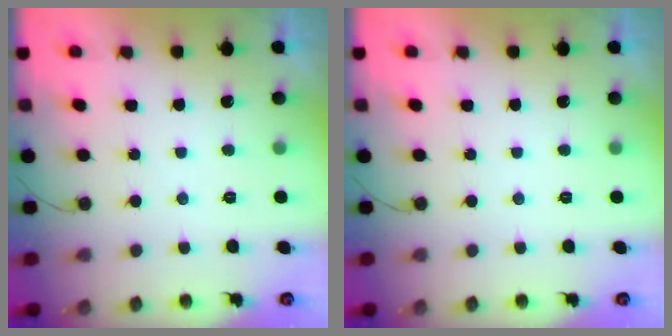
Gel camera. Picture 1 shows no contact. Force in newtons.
{"total": 0.0}